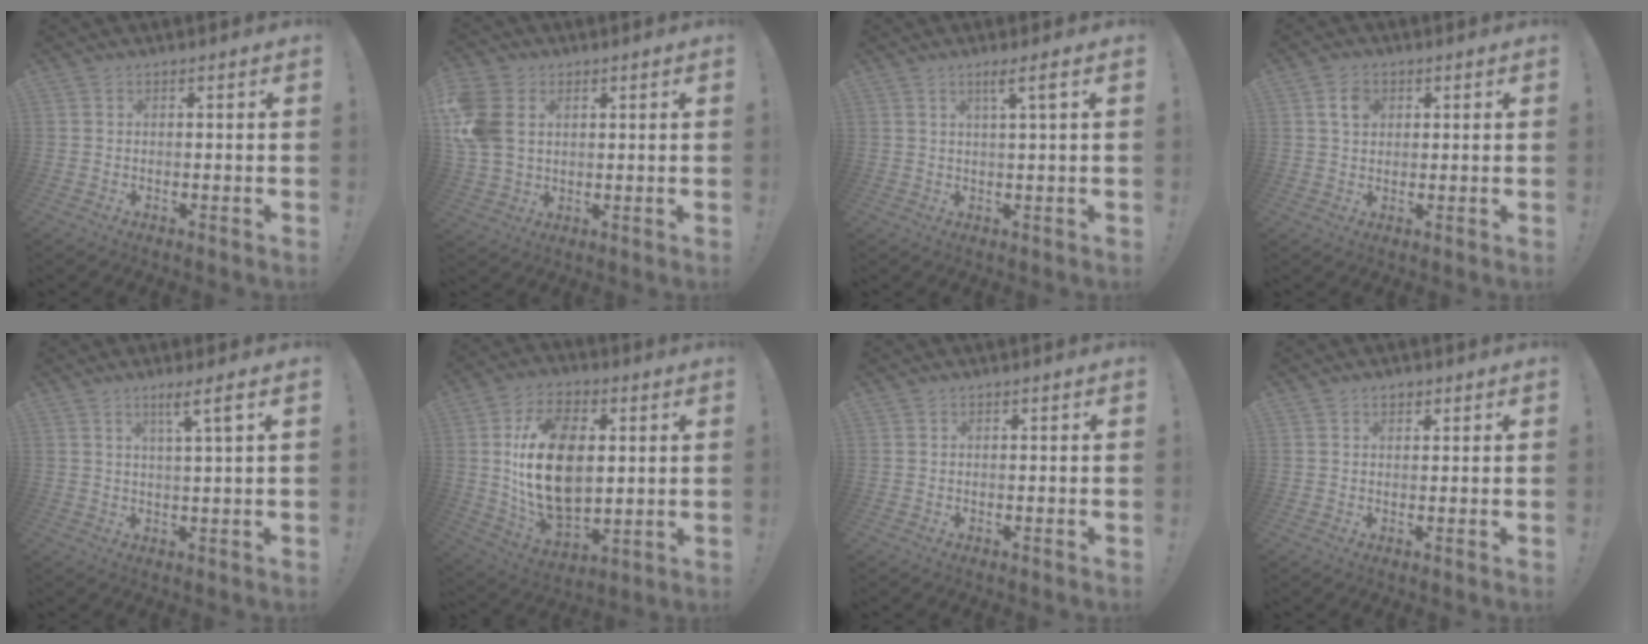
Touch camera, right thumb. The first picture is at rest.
{"total": 12.3, "force": [3.1, 9.2, 7.6], "torque": [-0.164, -0.002, 0.063]}
{"total": 4.3, "force": [1.8, -0.4, 3.9], "torque": [-0.059, -0.004, 0.023]}
{"total": 4.8, "force": [1.7, 3.6, 2.7], "torque": [-0.038, 0.000, 0.029]}
{"total": 5.6, "force": [2.7, -0.2, 4.9], "torque": [-0.074, -0.007, 0.035]}
{"total": 21.3, "force": [3.2, 13.6, 16.0], "torque": [-0.302, -0.007, 0.058]}
{"total": 0.0}
{"total": 1.6, "force": [1.0, 1.0, 0.6], "torque": [-0.004, -0.001, 0.017]}